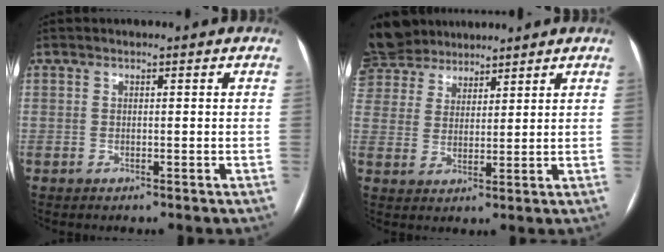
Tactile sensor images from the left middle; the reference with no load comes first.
{"total": 15.0, "force": [12.1, 7.9, 3.7], "torque": [-0.118, 0.044, 0.232]}